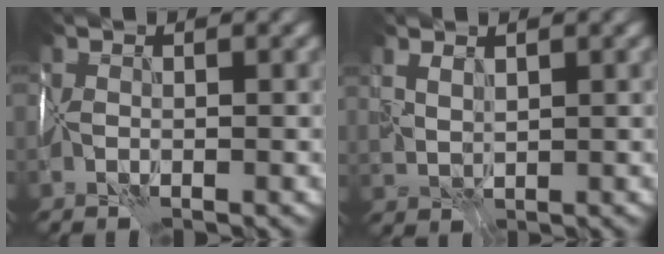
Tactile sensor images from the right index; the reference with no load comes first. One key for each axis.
{"total": 2.4, "fx": 1.7, "fy": 1.2, "fz": 1.2, "tx": -0.024, "ty": 0.003, "tz": 0.044}